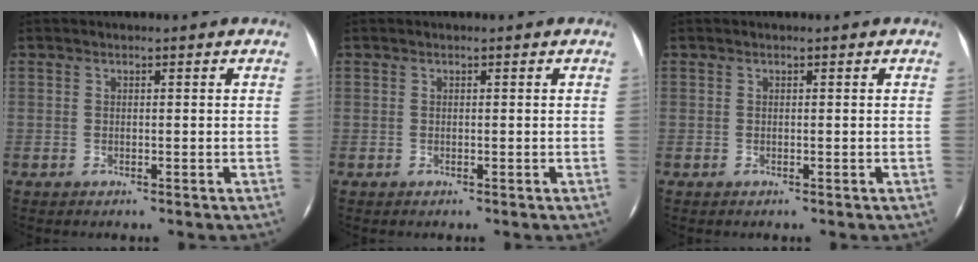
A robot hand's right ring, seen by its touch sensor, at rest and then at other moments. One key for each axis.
{"total": 0.0}
{"total": 0.0}